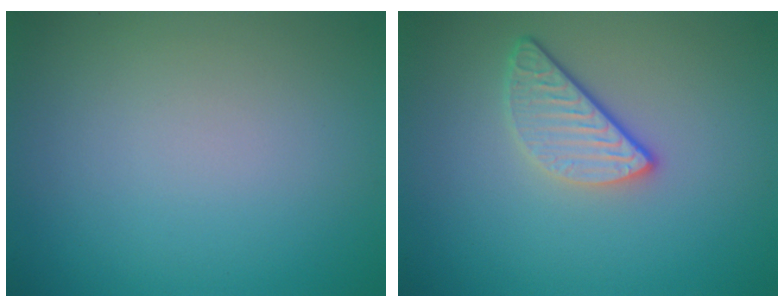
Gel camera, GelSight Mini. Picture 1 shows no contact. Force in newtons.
{"total": 2.9, "press": 2.3, "slide": 1.7}